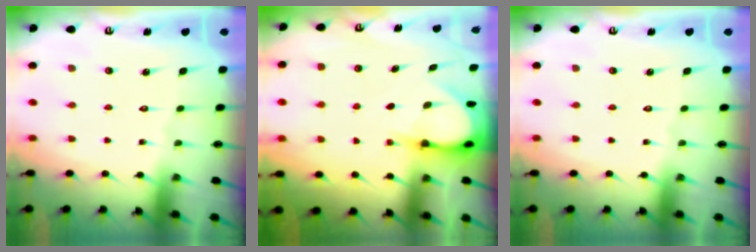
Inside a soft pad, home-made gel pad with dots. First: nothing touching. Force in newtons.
{"total": 5.3, "press": 5.3, "slide": 0.7}
{"total": 0.0}